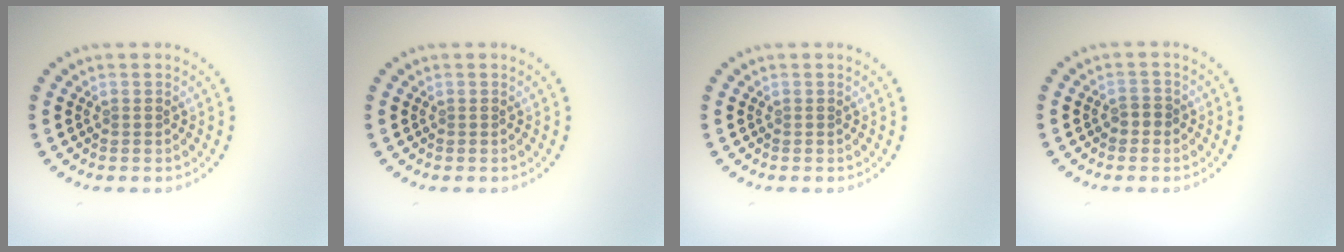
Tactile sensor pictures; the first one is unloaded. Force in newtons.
{"total": 0.0}
{"total": 0.0}
{"total": 1.1, "press": 1.1, "slide": 0.3}